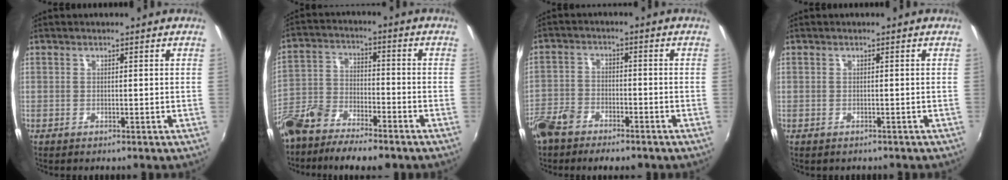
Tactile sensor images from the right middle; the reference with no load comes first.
{"total": 14.3, "force": [-10.7, 5.4, 7.9], "torque": [-0.186, -0.023, -0.197]}
{"total": 9.1, "force": [-6.6, 4.5, 4.4], "torque": [-0.113, -0.010, -0.124]}
{"total": 0.6, "force": [-0.4, 0.4, 0.1], "torque": [-0.004, 0.000, -0.004]}